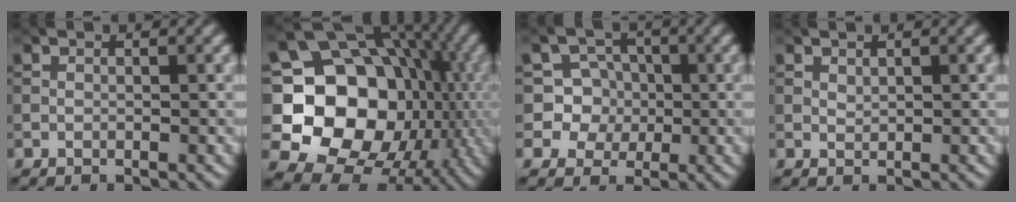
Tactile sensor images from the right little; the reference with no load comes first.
{"total": 15.7, "force": [-1.7, 12.5, 9.3], "torque": [-0.147, -0.018, -0.043]}
{"total": 5.9, "force": [0.0, 5.7, 1.5], "torque": [-0.021, 0.023, -0.011]}
{"total": 0.6, "force": [0.3, 0.3, 0.4], "torque": [-0.014, -0.001, 0.007]}